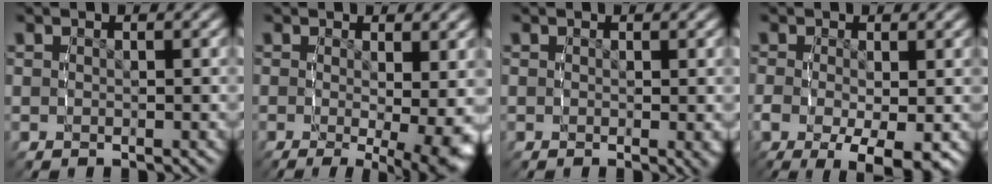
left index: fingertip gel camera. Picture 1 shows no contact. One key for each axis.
{"total": 7.1, "fx": -3.4, "fy": 1.9, "fz": 5.9, "tx": -0.075, "ty": -0.040, "tz": -0.036}
{"total": 0.7, "fx": 0.1, "fy": 0.0, "fz": 0.7, "tx": -0.007, "ty": -0.005, "tz": 0.003}
{"total": 6.9, "fx": -3.2, "fy": 2.7, "fz": 5.5, "tx": -0.098, "ty": -0.040, "tz": -0.024}